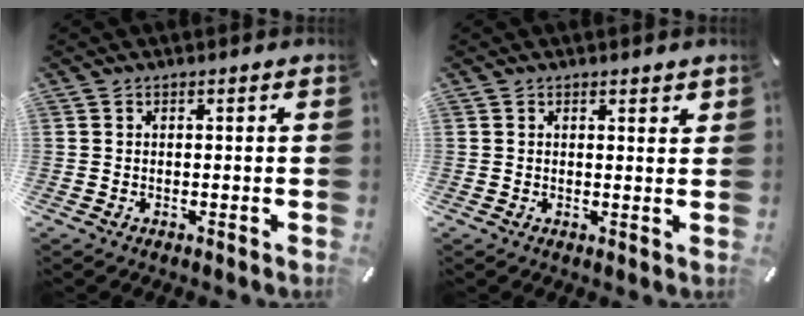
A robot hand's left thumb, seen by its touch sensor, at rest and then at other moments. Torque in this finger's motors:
{"motor_torque": [0.02, -0.20, 0.00, 0.12, -0.01]}